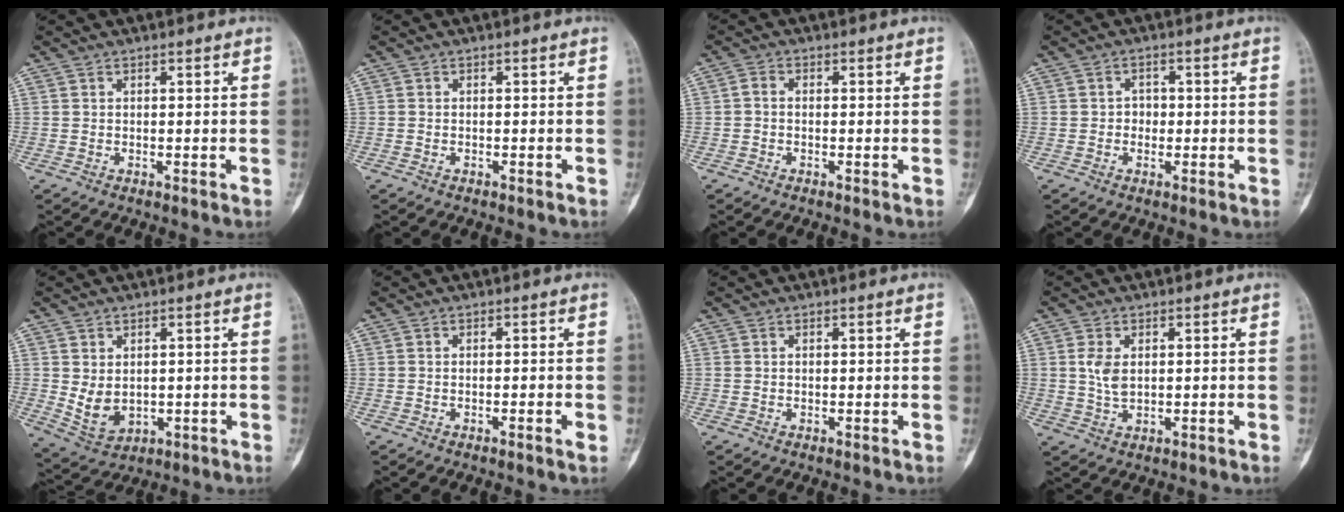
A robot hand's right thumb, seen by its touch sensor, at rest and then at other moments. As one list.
[{"total": 0.0}, {"total": 0.7, "force": [-0.2, 0.5, 0.5], "torque": [-0.006, 0.001, -0.008]}, {"total": 2.3, "force": [-0.3, 2.1, 0.9], "torque": [0.007, 0.008, -0.011]}, {"total": 6.0, "force": [0.1, 4.3, 4.1], "torque": [-0.059, -0.011, 0.024]}, {"total": 1.3, "force": [-0.6, 0.0, 1.1], "torque": [-0.021, -0.001, -0.010]}, {"total": 0.0}, {"total": 3.9, "force": [0.6, 2.3, 3.1], "torque": [-0.059, -0.005, 0.014]}]